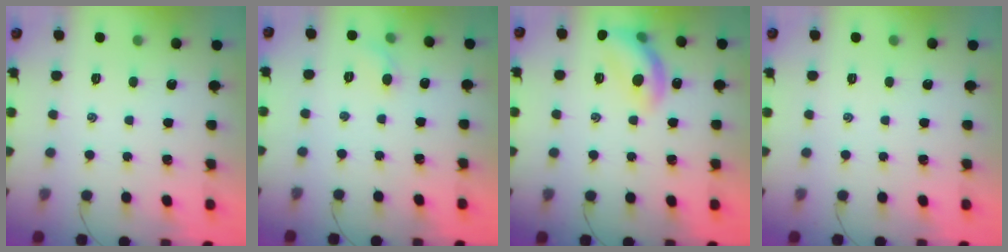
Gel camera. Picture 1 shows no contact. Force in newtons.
{"total": 5.0, "press": 4.8, "slide": 1.6}
{"total": 13.7, "press": 13.5, "slide": 2.2}
{"total": 0.0}